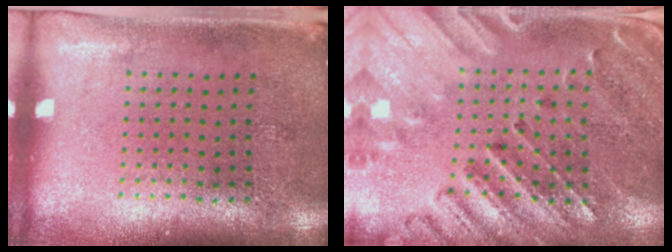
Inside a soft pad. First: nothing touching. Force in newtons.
{"total": 2.9, "press": 2.6, "slide": 1.1}